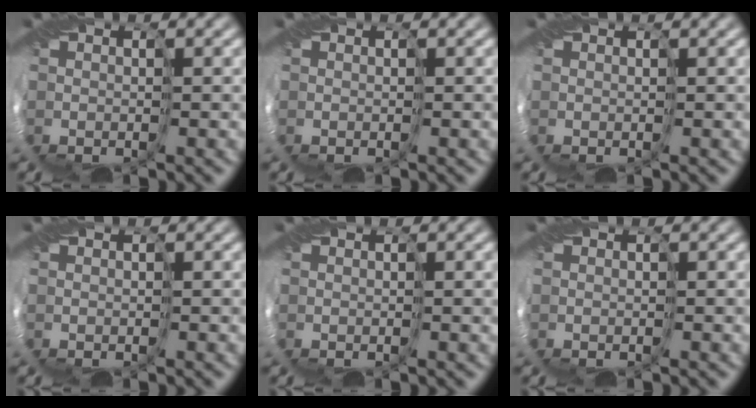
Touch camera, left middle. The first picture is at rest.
{"total": 0.0}
{"total": 0.5, "force": [0.5, -0.3, 0.0], "torque": [0.000, 0.005, 0.006]}
{"total": 0.0}
{"total": 0.7, "force": [0.3, -0.2, 0.6], "torque": [-0.005, 0.004, 0.004]}
{"total": 0.0}